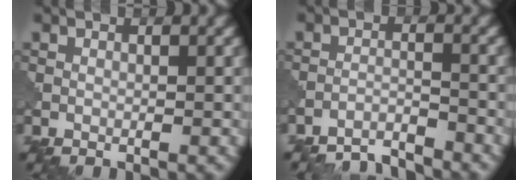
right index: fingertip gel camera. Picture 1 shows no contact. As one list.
[{"total": 3.6, "force": [-3.5, 0.3, 0.6], "torque": [-0.009, -0.001, -0.068]}]